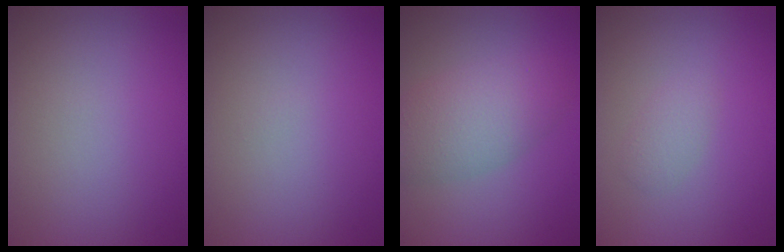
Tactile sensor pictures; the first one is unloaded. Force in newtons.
{"total": 0.0}
{"total": 4.9, "press": 4.9, "slide": 0.2}
{"total": 1.2, "press": 1.2, "slide": 0.0}